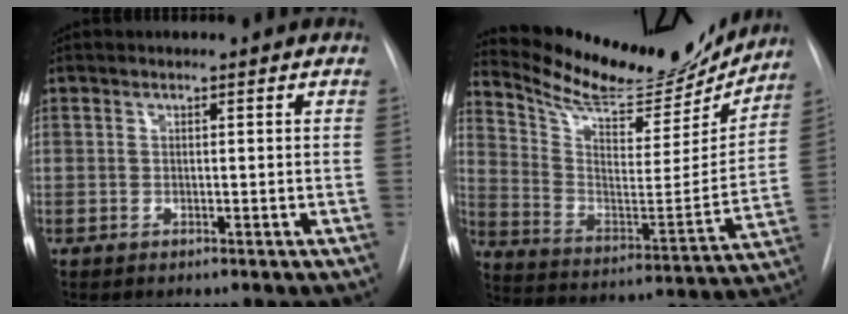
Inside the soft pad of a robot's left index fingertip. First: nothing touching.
{"total": 22.4, "force": [20.8, 4.6, 6.8], "torque": [-0.117, -0.039, 0.312]}